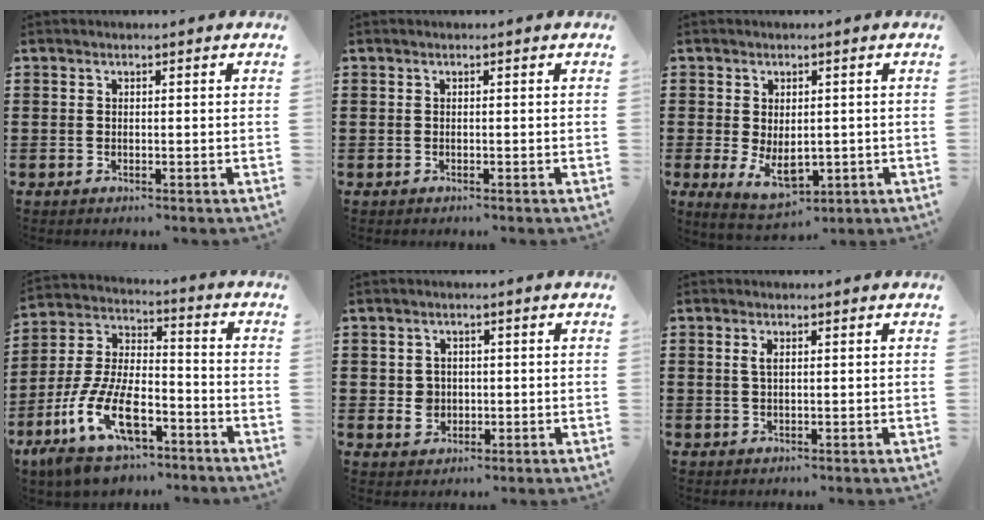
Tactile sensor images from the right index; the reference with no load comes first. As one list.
[{"total": 0.0}, {"total": 5.9, "force": [-1.4, 3.4, 4.6], "torque": [-0.092, -0.006, -0.026]}, {"total": 14.3, "force": [-8.7, 5.9, 9.7], "torque": [-0.219, 0.016, -0.163]}, {"total": 2.4, "force": [-0.2, 2.2, 0.9], "torque": [-0.024, 0.006, -0.005]}, {"total": 1.4, "force": [0.4, 0.5, 1.3], "torque": [-0.027, 0.004, 0.005]}]